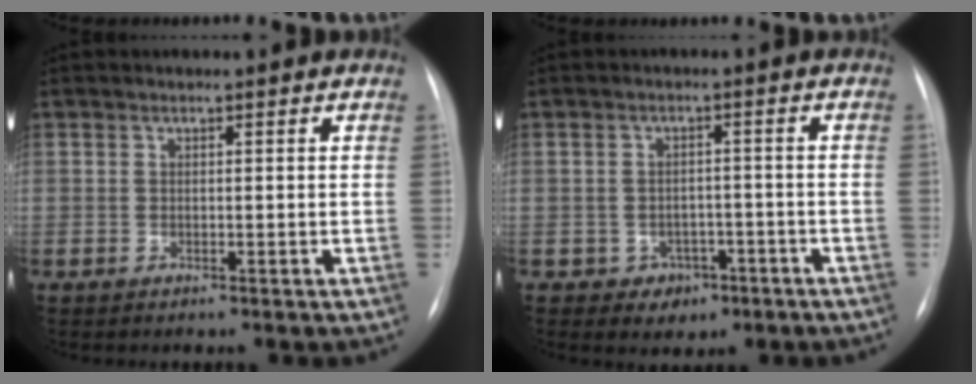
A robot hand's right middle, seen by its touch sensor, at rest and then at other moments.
{"total": 3.8, "force": [-1.9, 3.2, 1.0], "torque": [-0.008, 0.014, -0.013]}